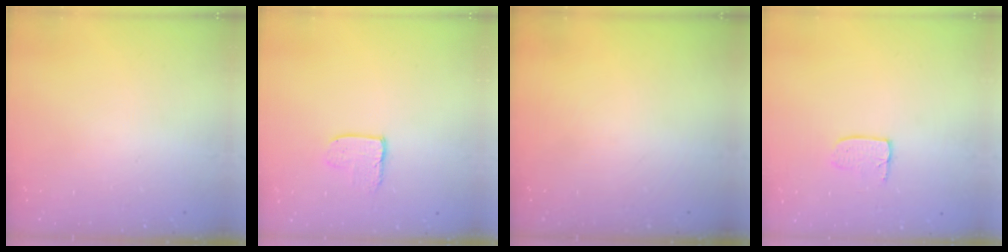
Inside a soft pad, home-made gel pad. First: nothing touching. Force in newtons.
{"total": 5.1, "press": 5.0, "slide": 0.4}
{"total": 0.0}
{"total": 3.3, "press": 3.3, "slide": 0.1}